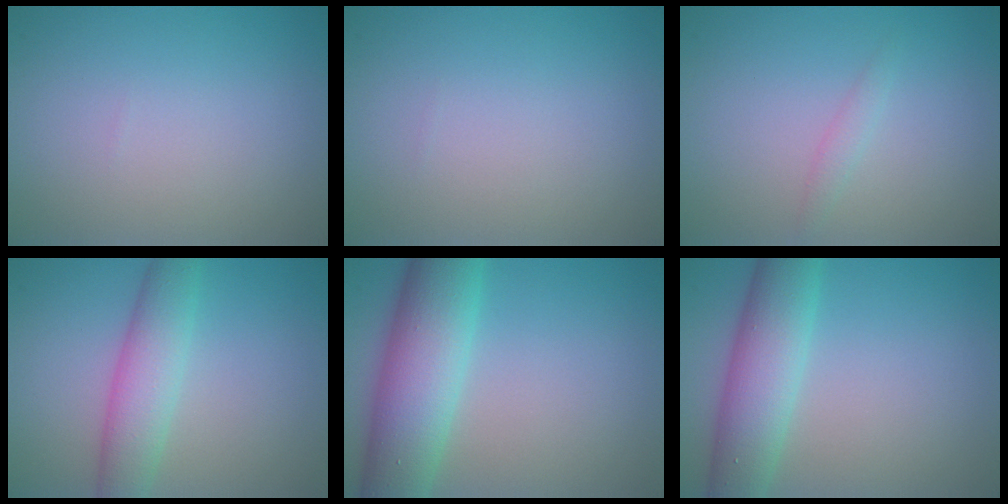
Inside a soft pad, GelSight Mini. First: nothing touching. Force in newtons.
{"total": 0.0}
{"total": 0.9, "press": 0.9, "slide": 0.1}
{"total": 4.6, "press": 4.6, "slide": 0.0}
{"total": 8.8, "press": 8.8, "slide": 0.1}
{"total": 6.2, "press": 6.2, "slide": 0.4}